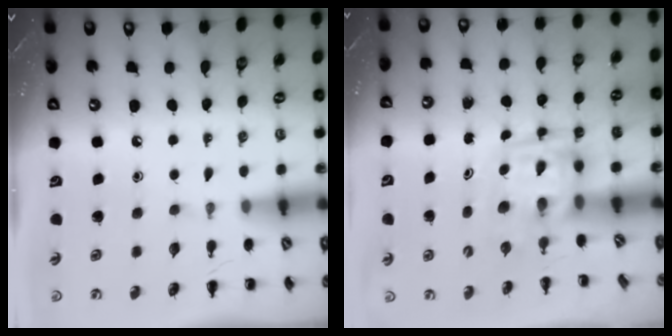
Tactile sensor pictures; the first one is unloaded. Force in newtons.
{"total": 3.9, "press": 3.8, "slide": 0.7}